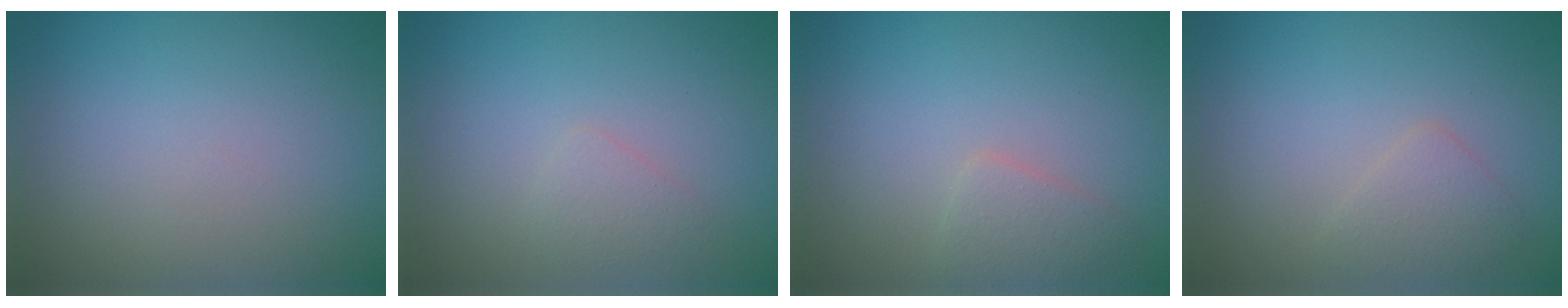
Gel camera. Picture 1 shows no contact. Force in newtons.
{"total": 1.1, "press": 1.1, "slide": 0.1}
{"total": 1.6, "press": 1.6, "slide": 0.0}
{"total": 1.5, "press": 1.5, "slide": 0.1}